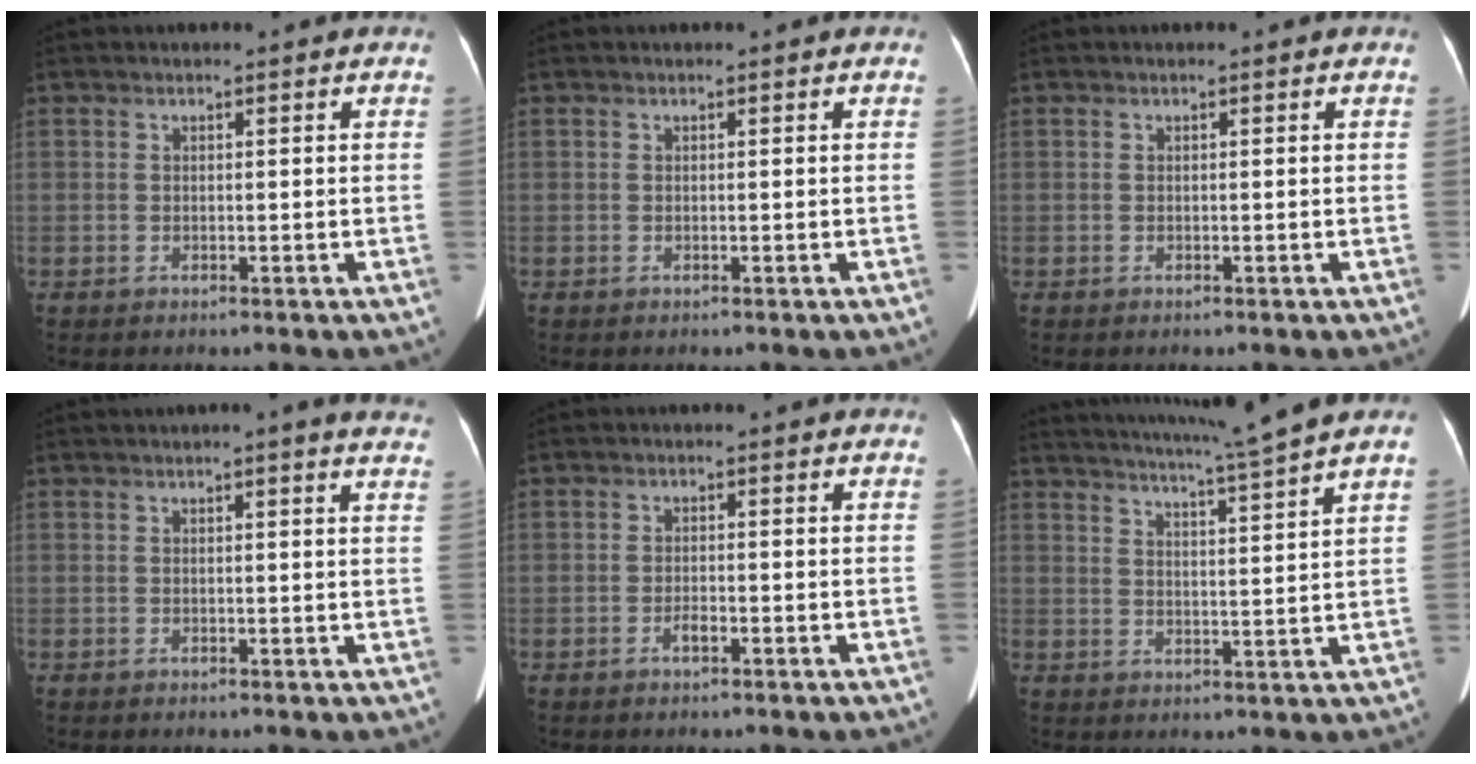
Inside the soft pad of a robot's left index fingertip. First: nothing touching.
{"total": 0.0}
{"total": 0.0}
{"total": 6.3, "force": [5.2, 0.3, 3.6], "torque": [-0.040, 0.008, 0.041]}
{"total": 2.1, "force": [-2.0, 0.3, 0.6], "torque": [-0.013, 0.001, -0.028]}
{"total": 9.9, "force": [8.5, -2.5, 4.4], "torque": [-0.079, -0.021, 0.126]}